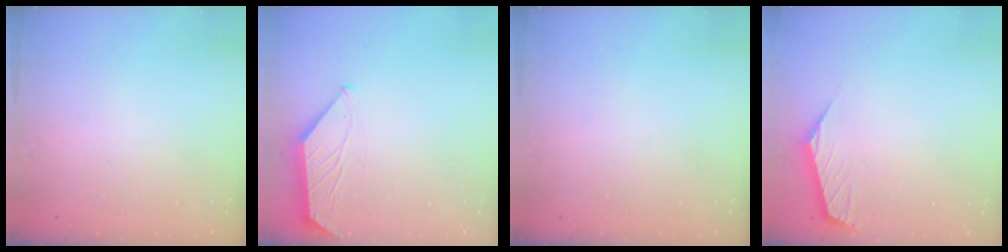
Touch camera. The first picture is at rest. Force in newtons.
{"total": 1.6, "press": 1.6, "slide": 0.3}
{"total": 0.0}
{"total": 0.9, "press": 0.9, "slide": 0.2}